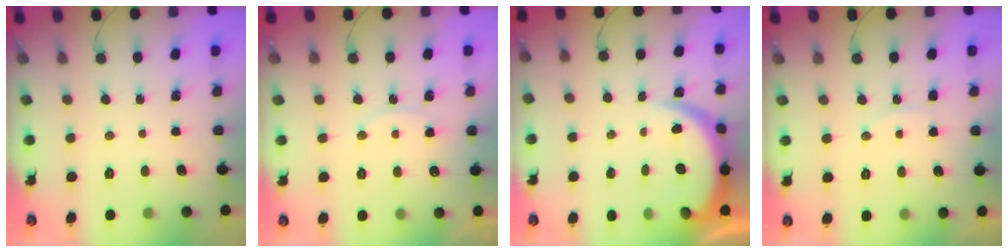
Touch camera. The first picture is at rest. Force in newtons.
{"total": 6.0, "press": 5.9, "slide": 0.4}
{"total": 7.7, "press": 7.7, "slide": 0.6}
{"total": 5.7, "press": 5.7, "slide": 0.5}